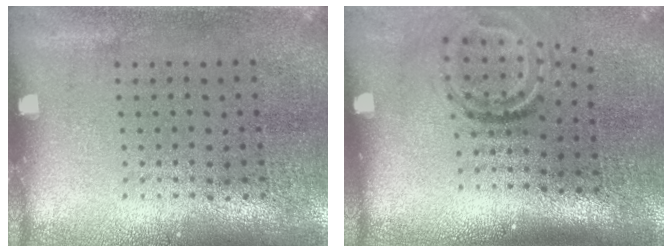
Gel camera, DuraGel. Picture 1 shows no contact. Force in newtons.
{"total": 1.9, "press": 1.1, "slide": 1.5}